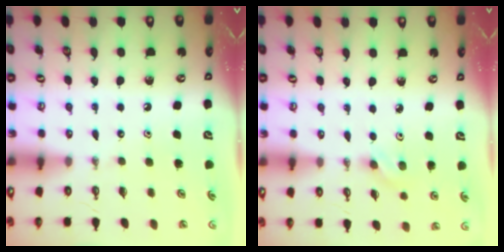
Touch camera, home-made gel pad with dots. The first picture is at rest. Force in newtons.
{"total": 3.5, "press": 3.0, "slide": 1.6}